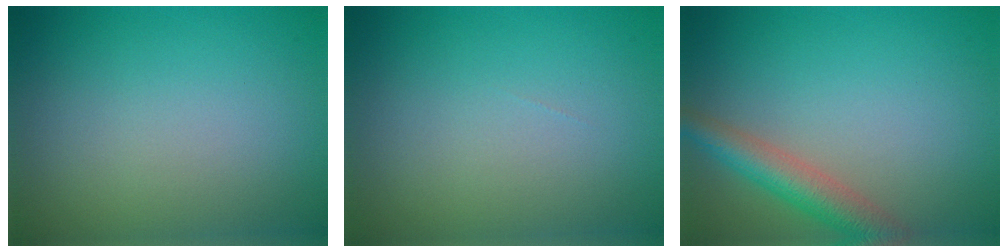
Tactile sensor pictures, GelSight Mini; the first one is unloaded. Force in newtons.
{"total": 0.0}
{"total": 4.2, "press": 4.2, "slide": 0.1}